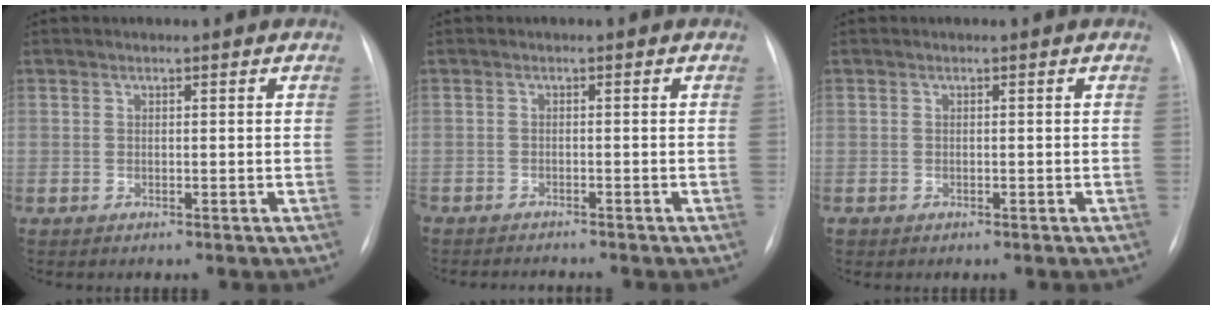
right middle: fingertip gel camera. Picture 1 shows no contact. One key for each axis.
{"total": 3.4, "fx": -3.3, "fy": 0.2, "fz": 0.8, "tx": -0.006, "ty": -0.010, "tz": -0.049}
{"total": 1.1, "fx": -0.8, "fy": 0.5, "fz": 0.5, "tx": -0.006, "ty": -0.001, "tz": -0.010}